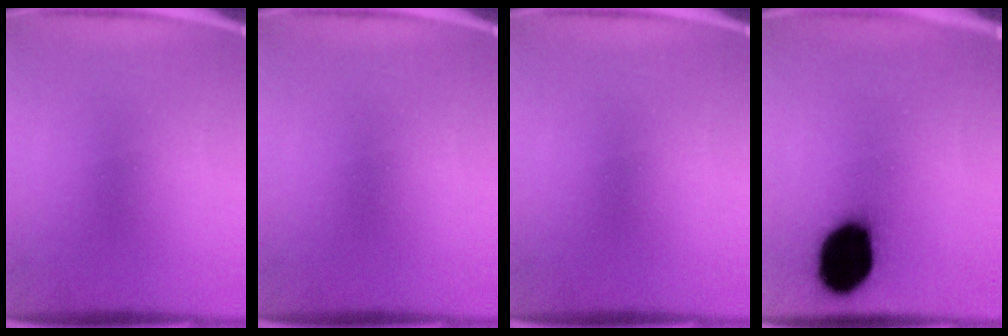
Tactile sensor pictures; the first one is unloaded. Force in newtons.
{"total": 0.0}
{"total": 0.0}
{"total": 18.2}